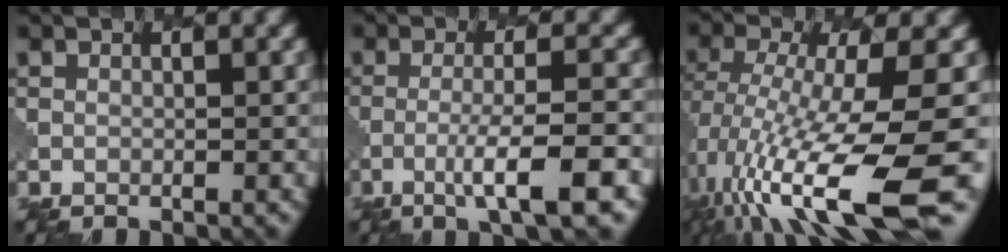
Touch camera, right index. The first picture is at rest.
{"total": 5.7, "force": [-2.4, 0.6, 5.1], "torque": [-0.080, 0.004, -0.049]}
{"total": 13.0, "force": [-3.9, 3.5, 12.0], "torque": [-0.230, -0.023, -0.055]}